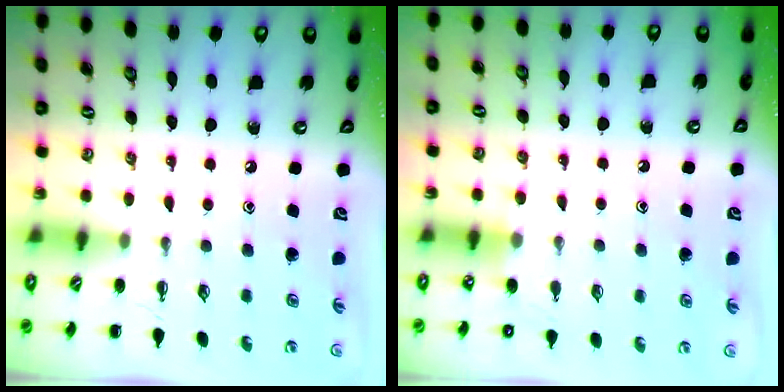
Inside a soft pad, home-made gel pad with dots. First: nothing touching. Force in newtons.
{"total": 5.6, "press": 5.4, "slide": 1.6}